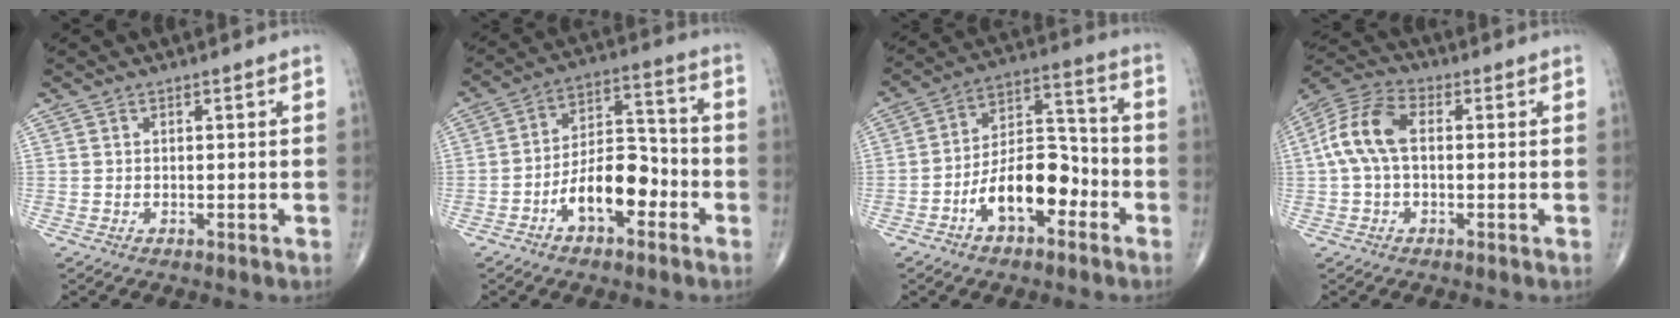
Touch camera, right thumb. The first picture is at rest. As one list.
[{"total": 11.9, "force": [-5.0, 6.2, 8.9], "torque": [-0.131, 0.046, -0.088]}, {"total": 13.6, "force": [-5.5, 7.3, 10.0], "torque": [-0.145, 0.053, -0.099]}, {"total": 10.2, "force": [0.5, 5.9, 8.3], "torque": [-0.180, 0.030, 0.002]}]